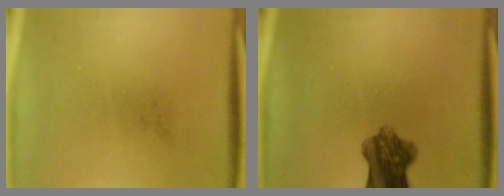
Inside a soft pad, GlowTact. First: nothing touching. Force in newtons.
{"total": 7.1}